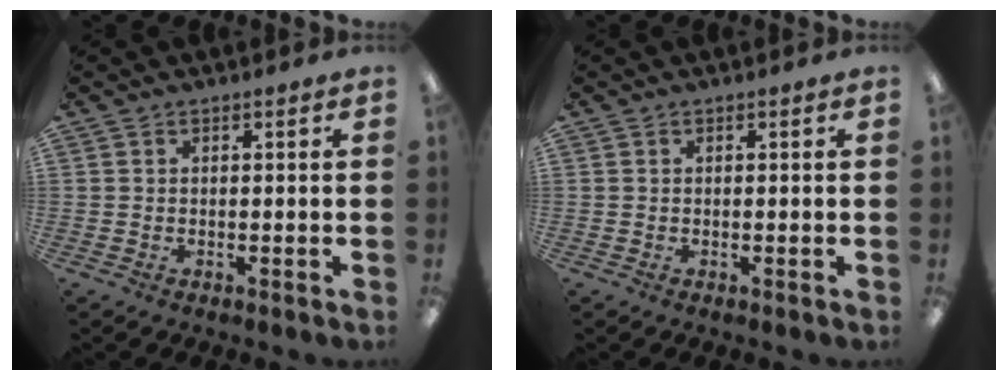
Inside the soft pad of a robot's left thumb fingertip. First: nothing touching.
{"total": 0.0}